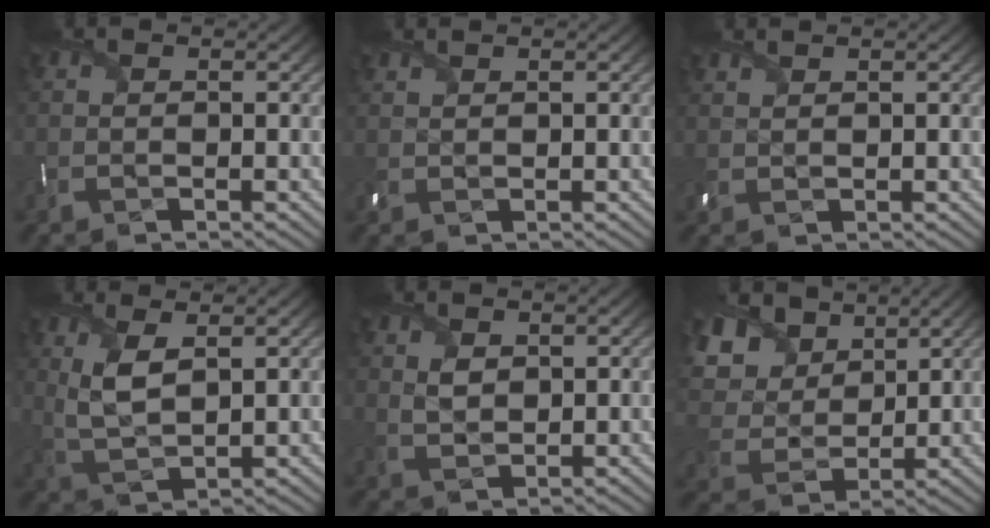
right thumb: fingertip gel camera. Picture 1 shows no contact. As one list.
[{"total": 1.2, "force": [1.2, 0.2, 0.0], "torque": [-0.006, 0.007, 0.029]}, {"total": 1.5, "force": [1.5, 0.2, 0.1], "torque": [-0.008, 0.007, 0.036]}, {"total": 5.3, "force": [2.0, 2.2, 4.3], "torque": [-0.105, -0.007, 0.047]}, {"total": 2.5, "force": [1.1, 1.6, 1.6], "torque": [-0.039, -0.006, 0.025]}, {"total": 11.0, "force": [5.9, 7.5, 5.5], "torque": [-0.171, 0.032, 0.105]}]